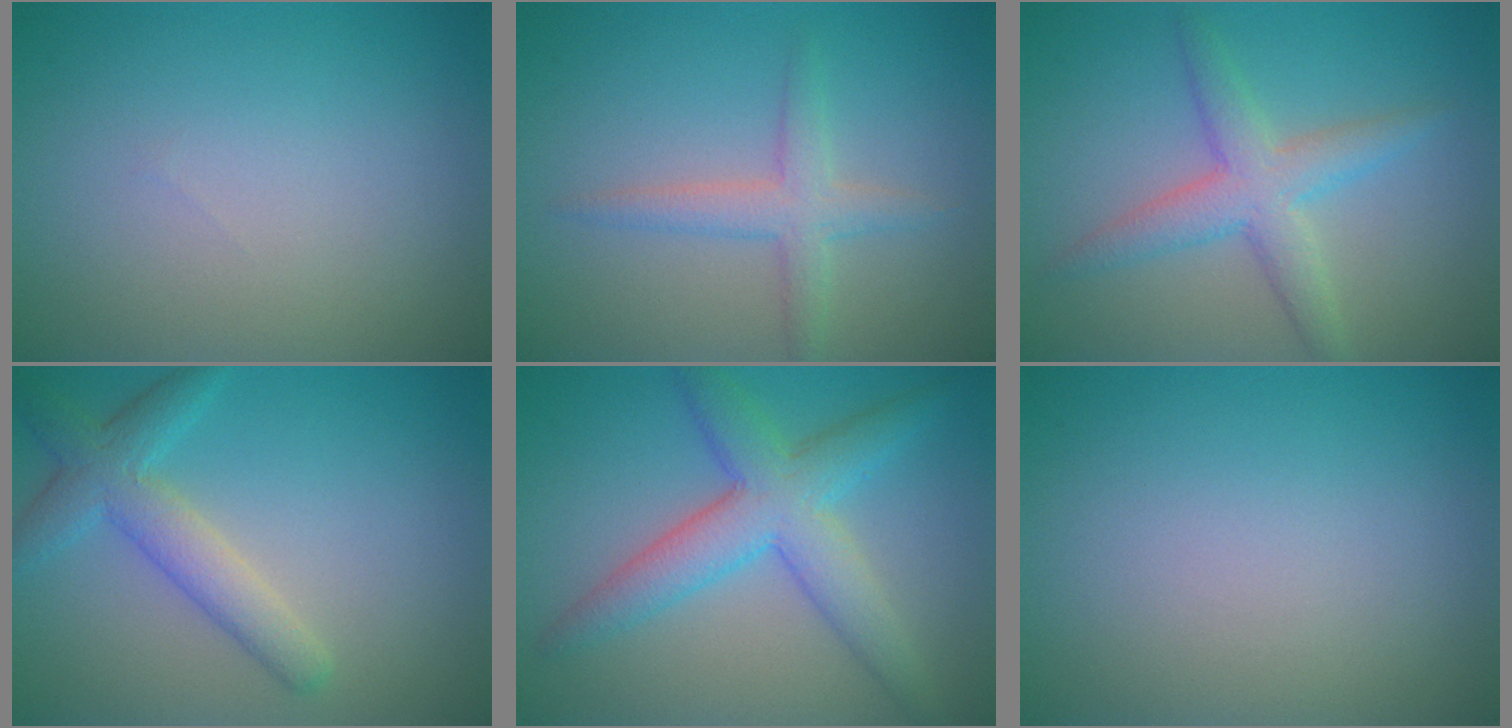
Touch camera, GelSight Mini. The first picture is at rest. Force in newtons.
{"total": 2.4, "press": 2.4, "slide": 0.1}
{"total": 3.9, "press": 3.9, "slide": 0.1}
{"total": 4.0, "press": 4.0, "slide": 0.2}
{"total": 5.7, "press": 5.7, "slide": 0.2}
{"total": 0.0}